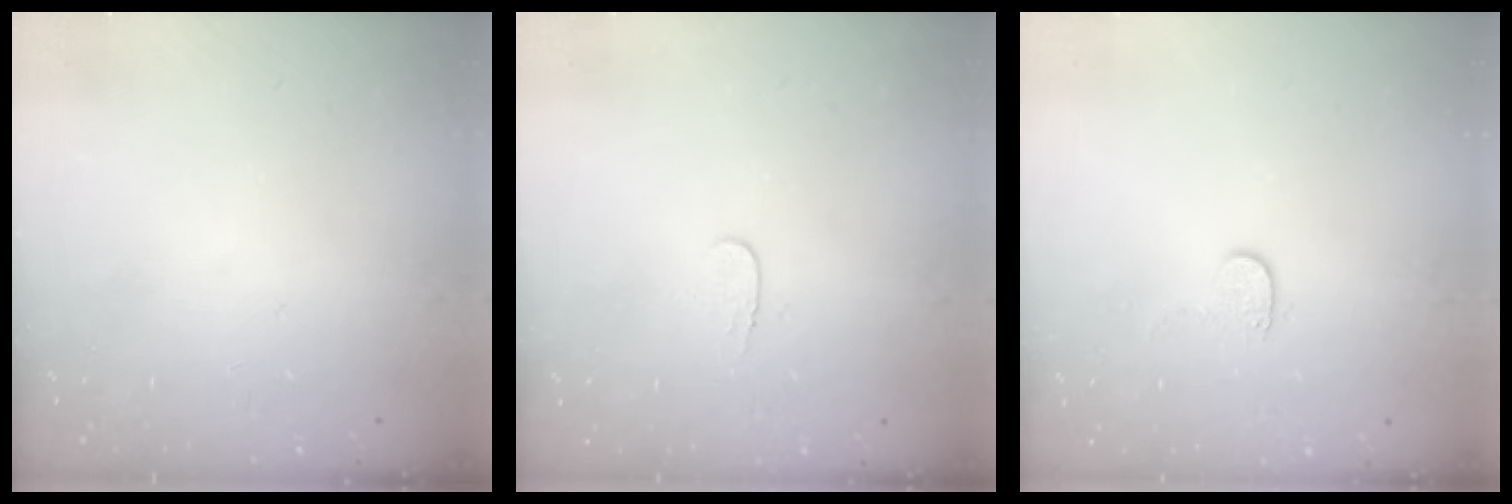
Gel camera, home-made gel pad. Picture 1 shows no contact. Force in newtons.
{"total": 3.4, "press": 3.4, "slide": 0.4}
{"total": 3.9, "press": 3.9, "slide": 0.4}